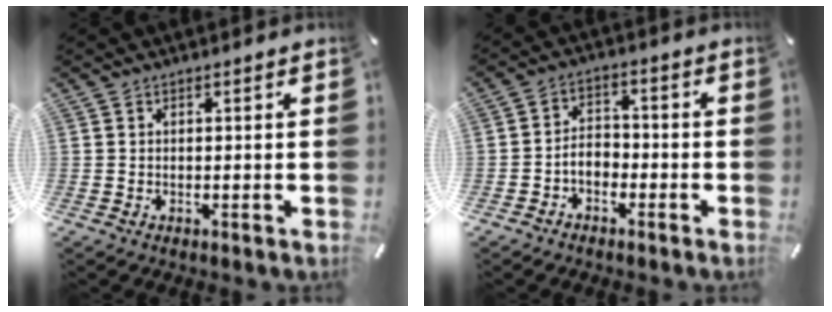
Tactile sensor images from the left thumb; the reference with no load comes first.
{"total": 4.7, "force": [-2.4, 3.3, 2.2], "torque": [-0.046, 0.015, -0.047]}